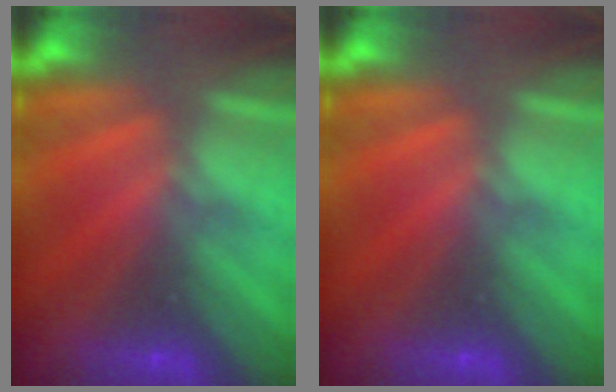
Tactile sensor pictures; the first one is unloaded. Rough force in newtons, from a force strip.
{"total": 0.0}